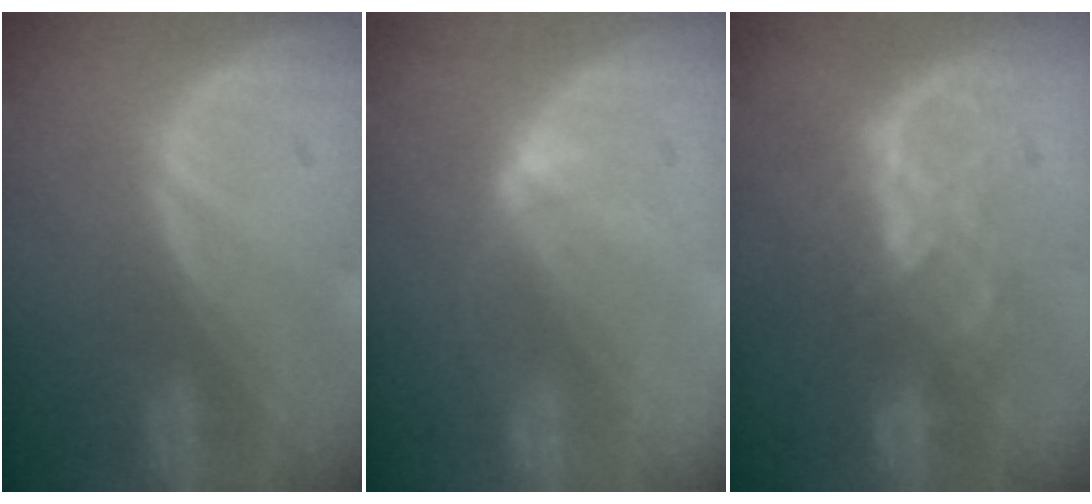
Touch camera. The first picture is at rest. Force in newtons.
{"total": 3.2, "press": 2.8, "slide": 1.6}
{"total": 6.4, "press": 6.4, "slide": 0.8}